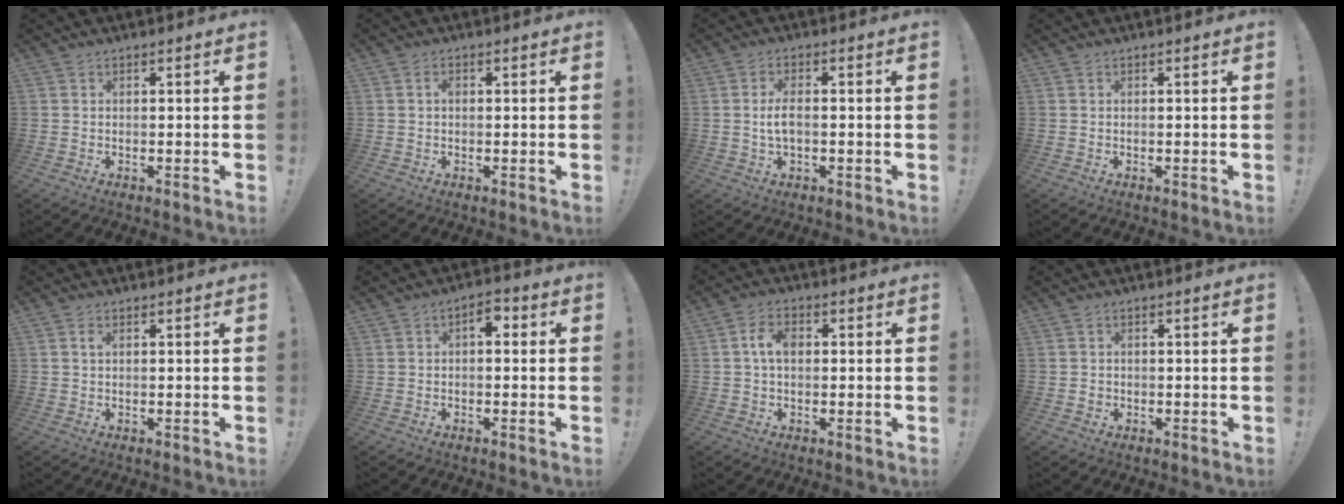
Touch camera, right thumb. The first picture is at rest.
{"total": 1.2, "force": [-0.1, 0.7, 0.9], "torque": [-0.019, 0.007, -0.003]}
{"total": 5.0, "force": [-0.4, 2.4, 4.4], "torque": [-0.075, 0.004, -0.009]}
{"total": 0.0}
{"total": 1.0, "force": [0.4, 0.4, 0.9], "torque": [-0.013, 0.000, 0.005]}
{"total": 3.5, "force": [0.0, 2.2, 2.7], "torque": [-0.042, 0.007, -0.004]}
{"total": 5.7, "force": [0.5, 3.6, 4.5], "torque": [-0.070, 0.009, 0.008]}
{"total": 1.2, "force": [-0.3, 1.2, 0.3], "torque": [-0.005, 0.002, -0.006]}